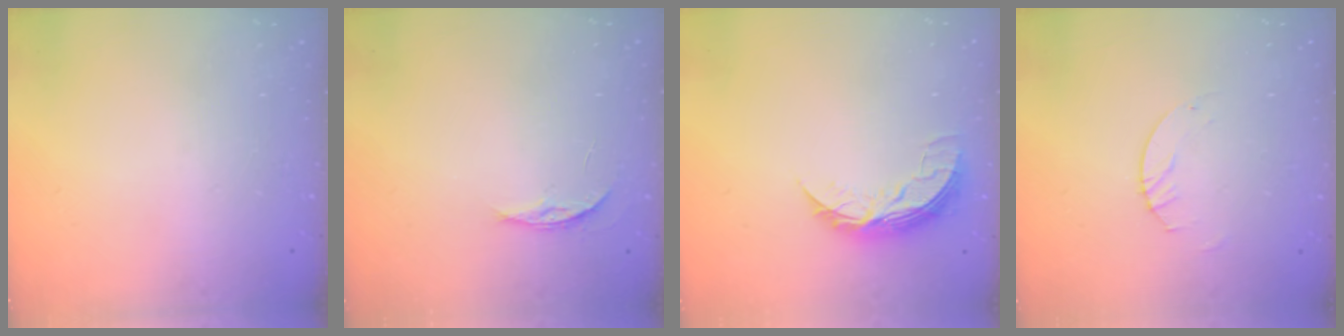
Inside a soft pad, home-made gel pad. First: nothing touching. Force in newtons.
{"total": 3.5, "press": 3.5, "slide": 0.4}
{"total": 7.8, "press": 7.8, "slide": 0.4}
{"total": 2.0, "press": 2.0, "slide": 0.2}